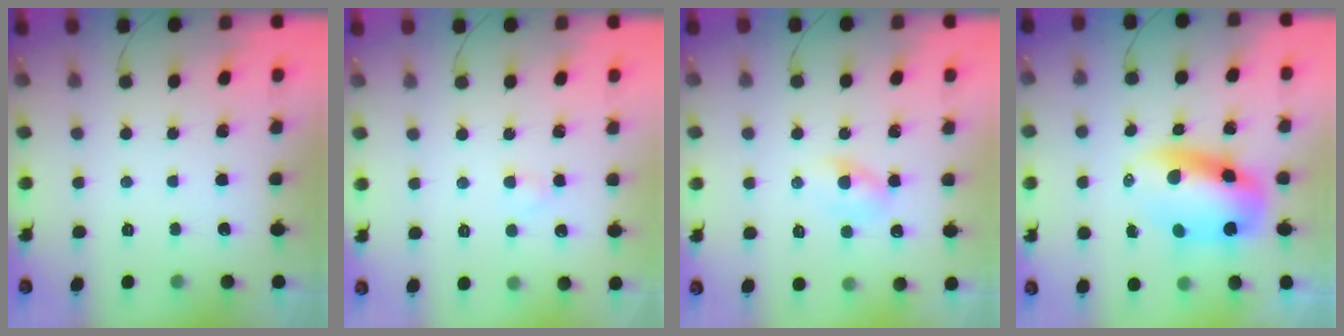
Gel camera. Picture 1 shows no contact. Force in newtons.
{"total": 1.6, "press": 1.4, "slide": 0.7}
{"total": 3.3, "press": 3.1, "slide": 1.2}
{"total": 10.7, "press": 10.4, "slide": 2.7}